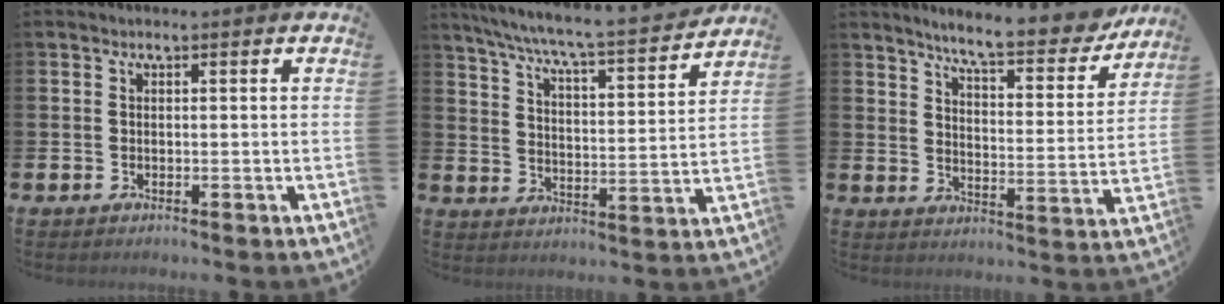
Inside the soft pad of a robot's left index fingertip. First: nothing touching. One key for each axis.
{"total": 7.2, "fx": 6.7, "fy": 0.0, "fz": 2.7, "tx": -0.084, "ty": -0.054, "tz": 0.110}
{"total": 8.0, "fx": 7.3, "fy": 1.1, "fz": 3.0, "tx": -0.077, "ty": -0.053, "tz": 0.123}